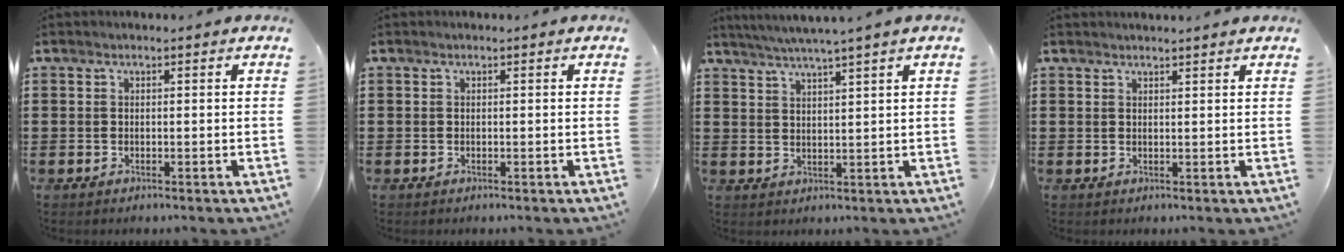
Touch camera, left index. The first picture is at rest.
{"total": 0.0}
{"total": 3.3, "force": [2.8, -0.9, 1.5], "torque": [-0.034, -0.010, 0.049]}
{"total": 1.1, "force": [1.1, -0.1, 0.1], "torque": [-0.004, -0.002, 0.021]}